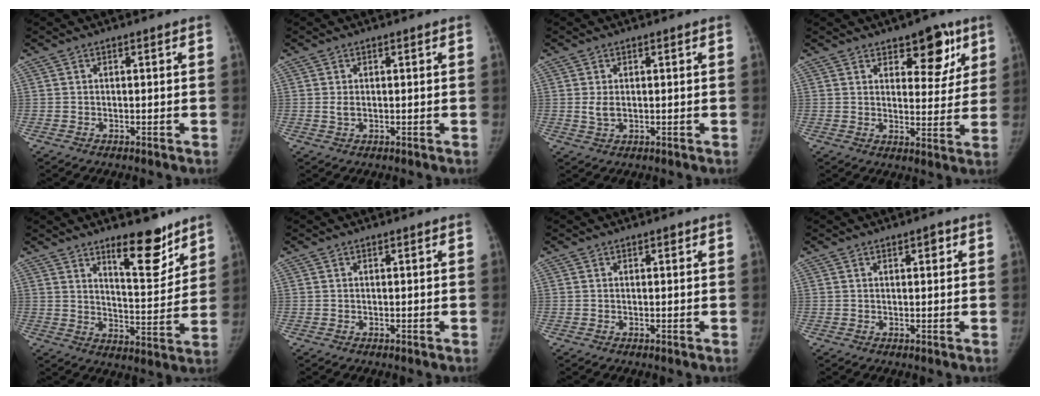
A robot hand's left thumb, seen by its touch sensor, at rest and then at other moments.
{"total": 1.5, "force": [0.3, 0.7, 1.2], "torque": [-0.026, 0.002, 0.010]}
{"total": 2.4, "force": [0.4, 1.3, 1.9], "torque": [-0.038, -0.004, 0.011]}
{"total": 9.7, "force": [5.7, 4.8, 6.2], "torque": [-0.041, -0.030, 0.079]}
{"total": 11.5, "force": [8.2, 3.7, 7.2], "torque": [-0.077, -0.067, 0.132]}
{"total": 0.0}
{"total": 0.6, "force": [0.4, 0.3, 0.4], "torque": [-0.005, -0.001, 0.005]}
{"total": 1.8, "force": [0.9, 0.7, 1.4], "torque": [-0.015, -0.001, 0.012]}